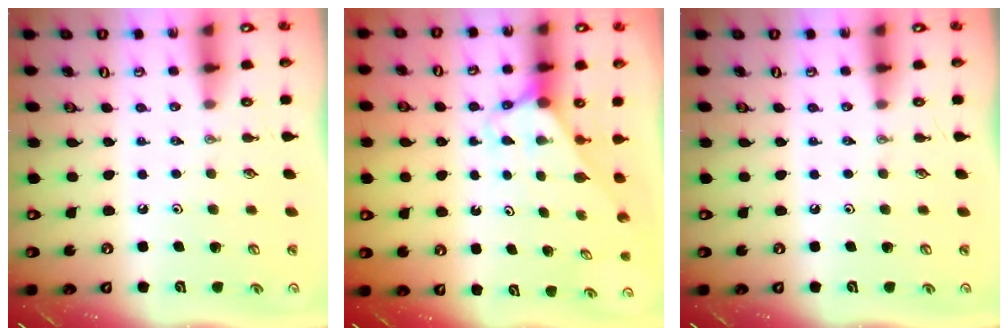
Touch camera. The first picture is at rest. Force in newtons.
{"total": 2.6, "press": 2.6, "slide": 0.2}
{"total": 0.0}